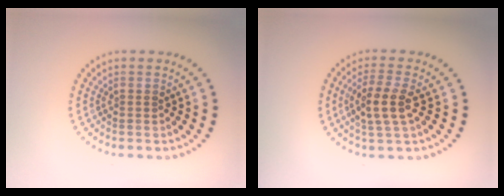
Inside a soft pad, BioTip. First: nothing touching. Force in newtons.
{"total": 3.4, "press": 3.1, "slide": 1.2}